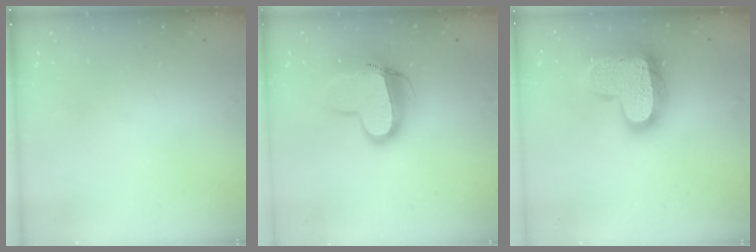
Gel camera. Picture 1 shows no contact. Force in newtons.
{"total": 12.9, "press": 12.8, "slide": 1.4}
{"total": 19.8, "press": 19.8, "slide": 1.5}